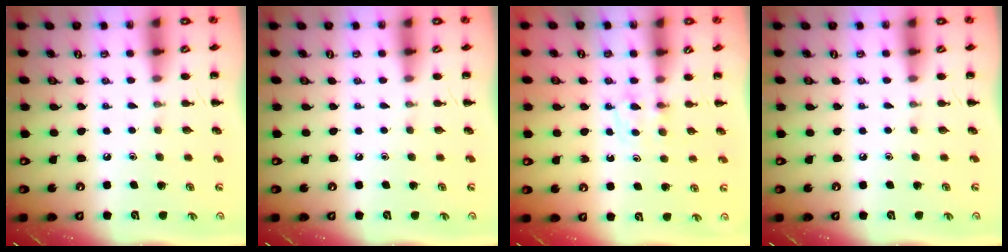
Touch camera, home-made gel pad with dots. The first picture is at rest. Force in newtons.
{"total": 0.0}
{"total": 3.8, "press": 3.5, "slide": 1.5}
{"total": 0.0}